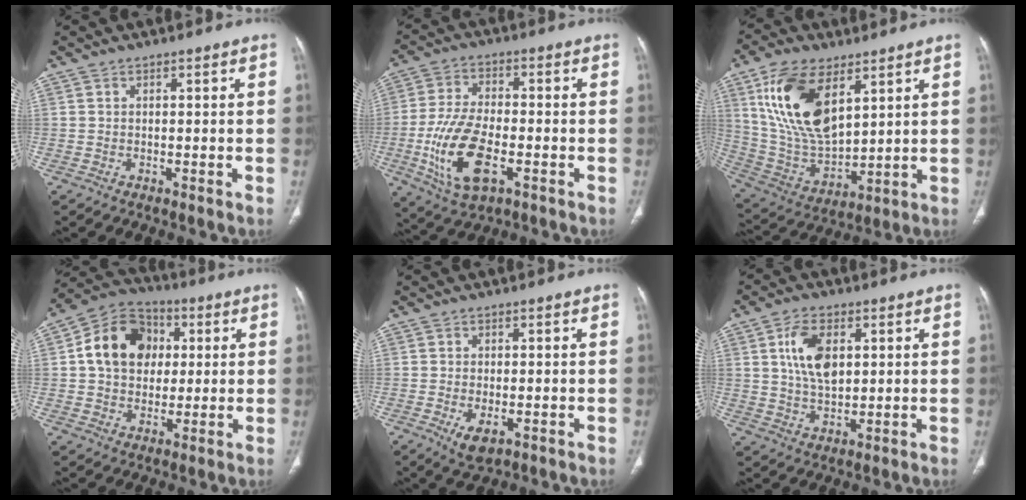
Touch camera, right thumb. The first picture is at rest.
{"total": 14.7, "force": [-4.3, 7.0, 12.1], "torque": [-0.243, 0.006, -0.073]}
{"total": 19.0, "force": [8.2, 9.7, 14.1], "torque": [-0.252, -0.031, 0.168]}
{"total": 14.2, "force": [2.4, 11.3, 8.2], "torque": [-0.115, 0.015, 0.032]}
{"total": 4.3, "force": [-1.5, 2.1, 3.4], "torque": [-0.062, -0.006, -0.016]}
{"total": 9.3, "force": [2.5, 5.3, 7.2], "torque": [-0.125, -0.008, 0.051]}